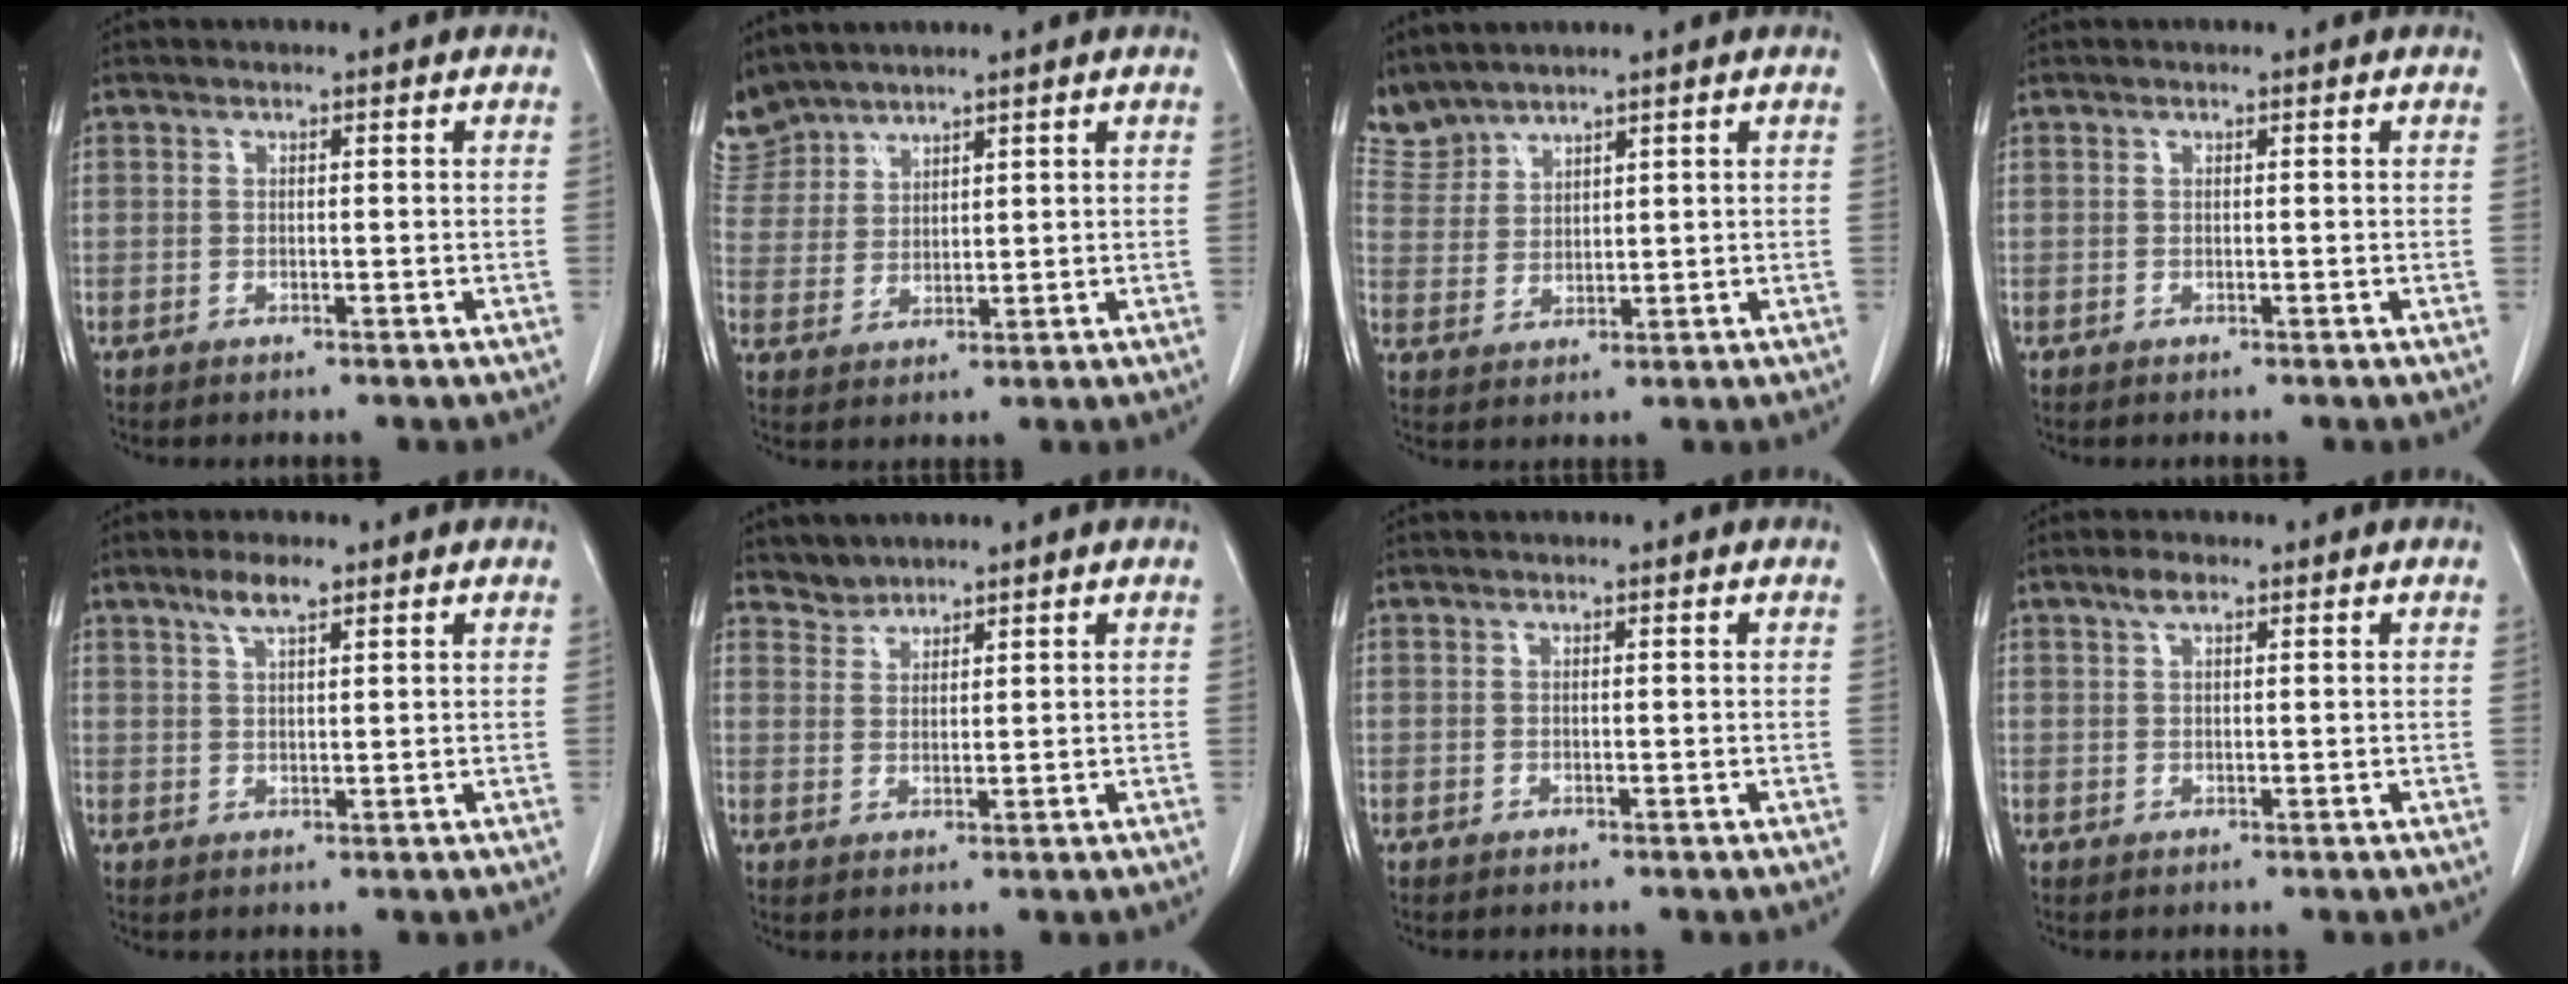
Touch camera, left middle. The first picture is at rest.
{"total": 6.2, "force": [5.9, 1.8, -0.1], "torque": [-0.006, 0.007, 0.133]}
{"total": 4.7, "force": [4.6, 0.7, -0.3], "torque": [-0.007, 0.007, 0.108]}
{"total": 0.0}
{"total": 3.8, "force": [2.6, 0.6, 2.7], "torque": [-0.057, 0.005, 0.051]}
{"total": 2.3, "force": [2.2, 0.6, -0.6], "torque": [0.012, 0.005, 0.042]}
{"total": 0.0}
{"total": 2.1, "force": [1.3, 0.6, 1.5], "torque": [-0.033, 0.008, 0.026]}